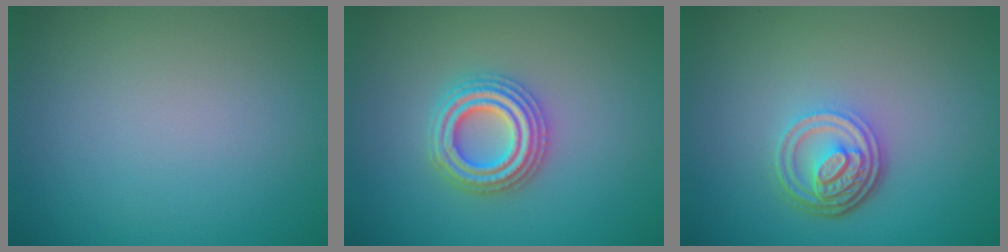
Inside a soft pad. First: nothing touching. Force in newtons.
{"total": 4.0, "press": 4.0, "slide": 0.8}
{"total": 4.7, "press": 3.5, "slide": 3.2}